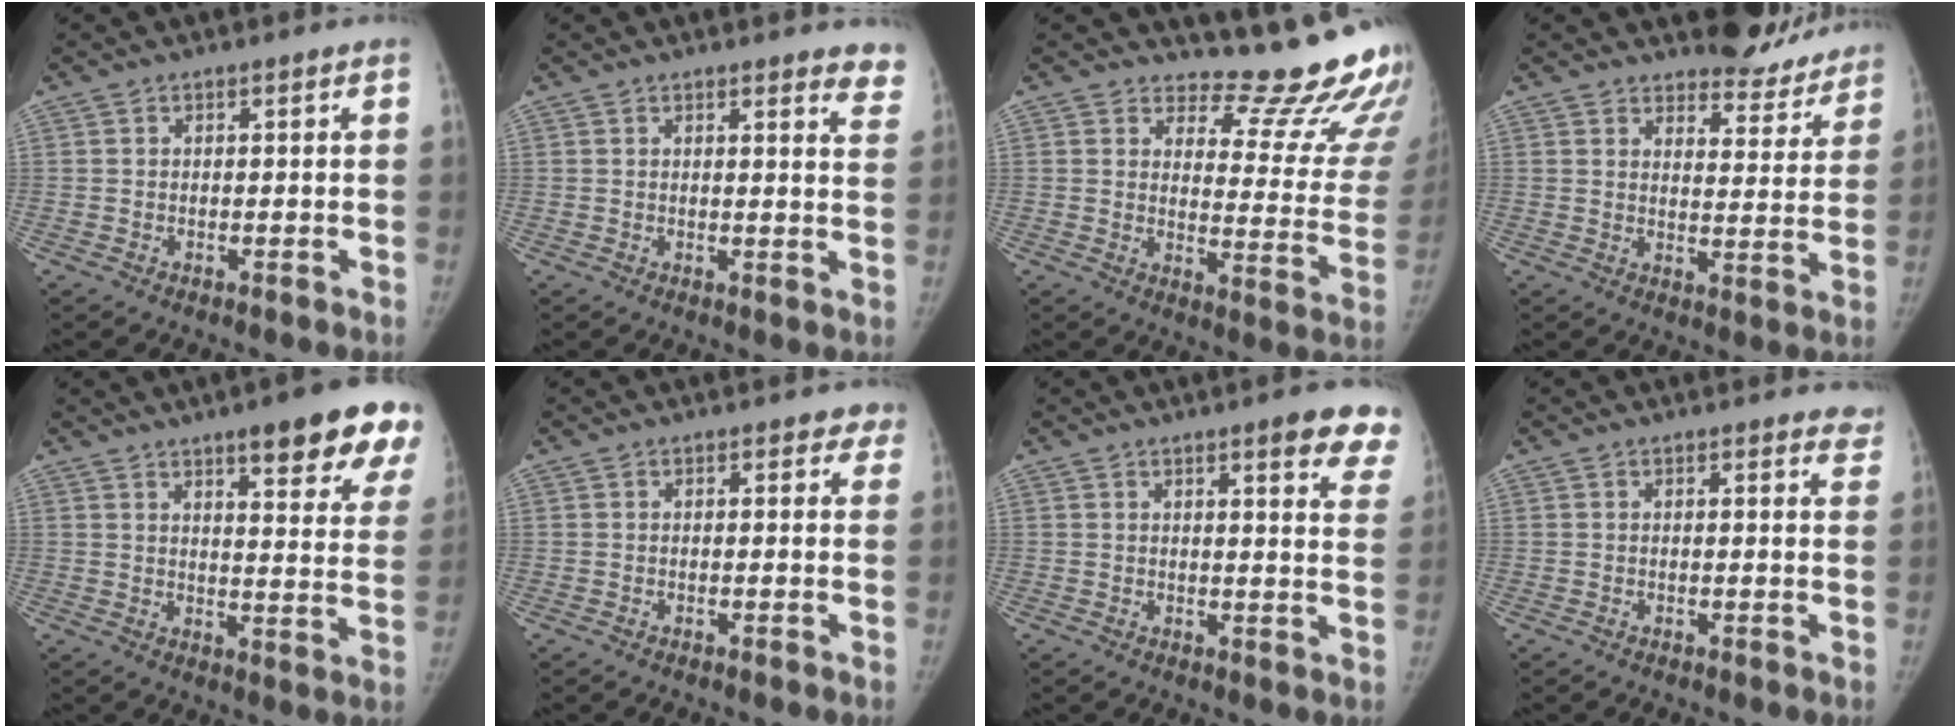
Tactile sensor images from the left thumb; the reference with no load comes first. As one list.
[{"total": 6.6, "force": [6.0, 1.7, 2.2], "torque": [0.010, -0.033, 0.039]}, {"total": 17.0, "force": [15.6, 4.0, 5.6], "torque": [-0.020, -0.177, 0.175]}, {"total": 9.9, "force": [9.2, 3.6, 0.5], "torque": [0.040, -0.081, 0.107]}, {"total": 18.4, "force": [12.1, 4.3, 13.2], "torque": [-0.134, -0.049, 0.145]}, {"total": 2.5, "force": [1.9, 1.5, 0.7], "torque": [0.024, -0.006, 0.006]}, {"total": 10.8, "force": [7.5, 2.3, 7.5], "torque": [-0.058, -0.031, 0.074]}, {"total": 3.6, "force": [3.2, 1.3, 1.0], "torque": [0.015, -0.014, 0.017]}]